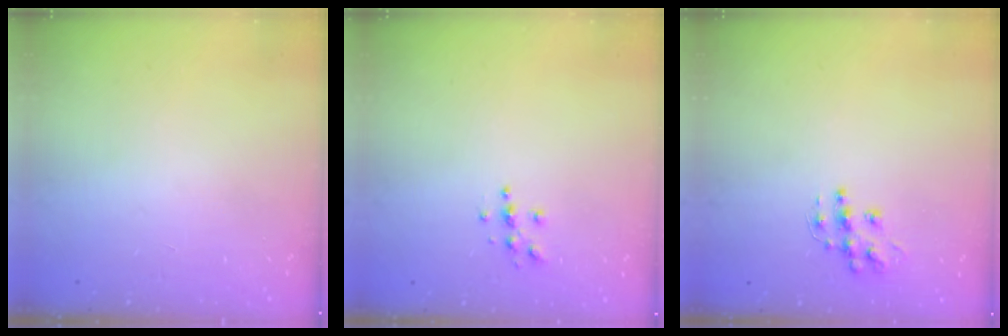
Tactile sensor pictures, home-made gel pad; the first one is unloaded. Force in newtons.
{"total": 5.0, "press": 5.0, "slide": 0.4}
{"total": 9.8, "press": 9.8, "slide": 0.6}